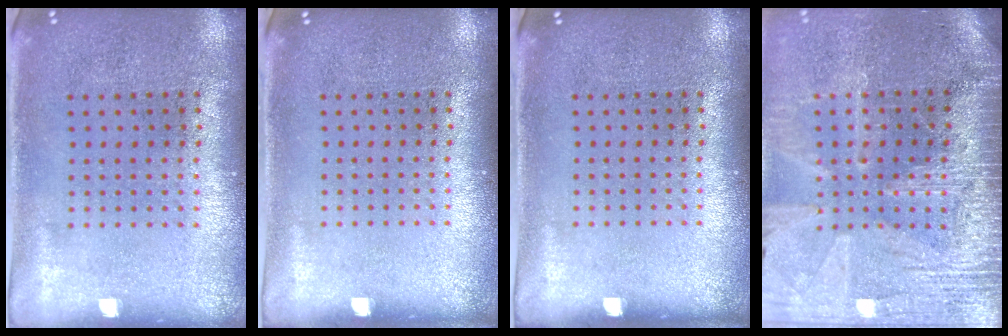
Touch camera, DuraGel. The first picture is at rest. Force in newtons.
{"total": 0.0}
{"total": 0.0}
{"total": 3.6, "press": 3.3, "slide": 1.5}